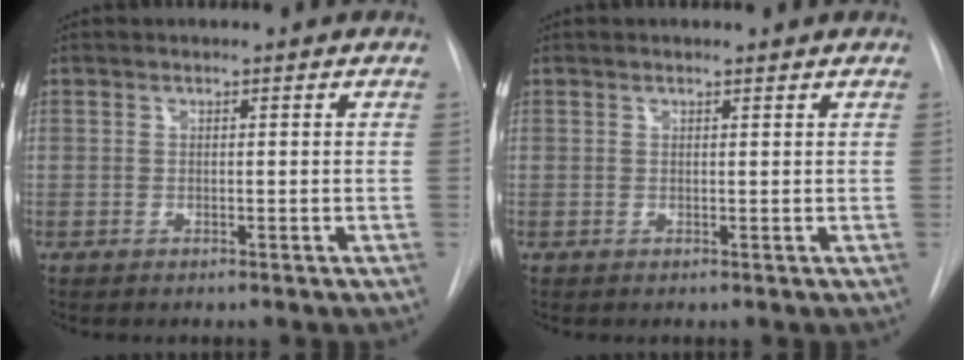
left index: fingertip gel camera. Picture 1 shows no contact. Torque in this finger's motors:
{"motor_torque": [0.39, -0.45, -0.03, 0.02]}